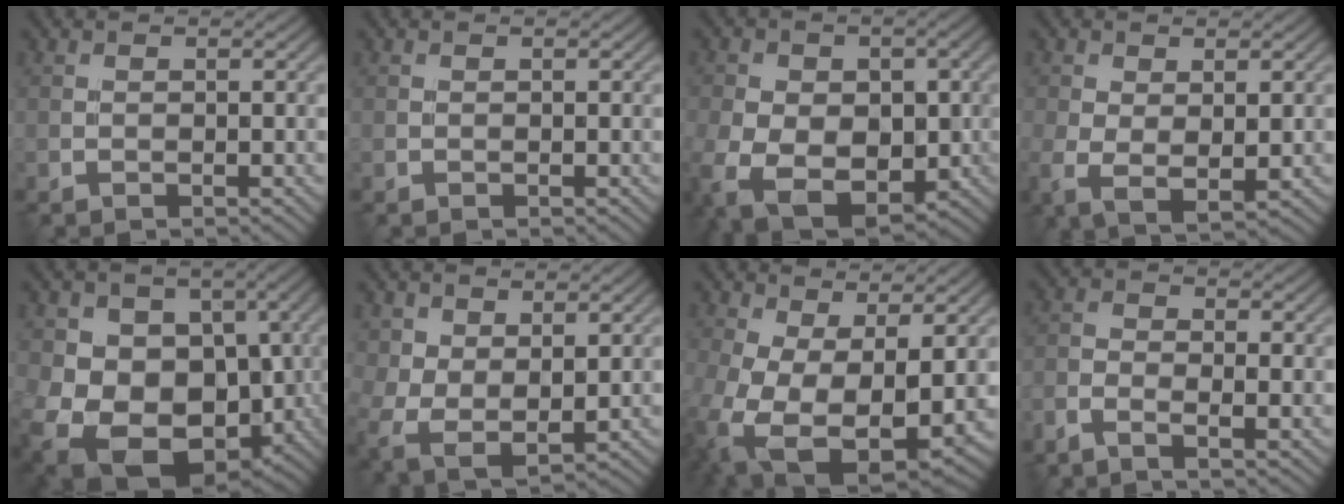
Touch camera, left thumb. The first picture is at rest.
{"total": 0.0}
{"total": 12.9, "force": [-3.4, 9.0, 8.6], "torque": [-0.156, -0.033, -0.038]}
{"total": 5.1, "force": [-0.1, 2.8, 4.2], "torque": [-0.101, -0.013, 0.002]}
{"total": 19.1, "force": [-4.4, 15.4, 10.4], "torque": [-0.195, -0.040, -0.070]}
{"total": 6.0, "force": [2.3, 4.0, 3.9], "torque": [-0.104, -0.015, 0.050]}
{"total": 14.5, "force": [-3.0, 8.3, 11.4], "torque": [-0.270, -0.062, -0.018]}
{"total": 3.2, "force": [-1.9, 0.9, 2.4], "torque": [-0.056, -0.006, -0.048]}